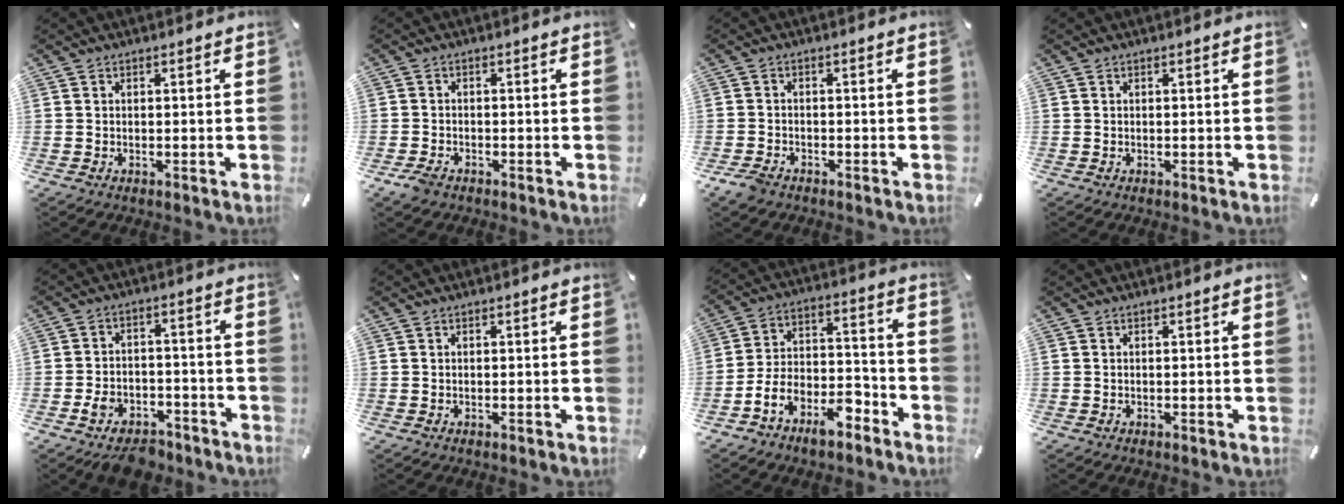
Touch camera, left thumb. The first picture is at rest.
{"total": 2.8, "force": [-2.0, 1.6, 1.1], "torque": [-0.032, 0.006, -0.042]}
{"total": 3.2, "force": [-2.5, 1.7, 1.2], "torque": [-0.039, 0.006, -0.052]}
{"total": 0.0}
{"total": 7.3, "force": [-5.7, 3.9, 2.4], "torque": [-0.037, 0.037, -0.104]}
{"total": 0.0}
{"total": 10.9, "force": [-7.6, 6.0, 4.8], "torque": [-0.083, 0.036, -0.140]}
{"total": 0.0}